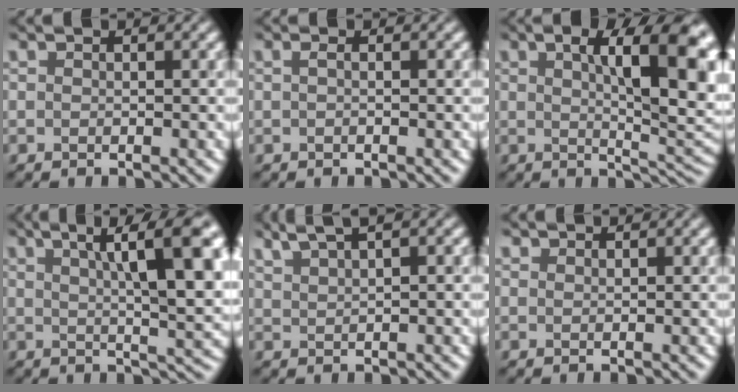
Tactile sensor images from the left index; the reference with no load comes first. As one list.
[{"total": 0.5, "force": [0.1, 0.1, 0.5], "torque": [-0.009, 0.001, -0.001]}, {"total": 11.1, "force": [2.5, 3.1, 10.3], "torque": [-0.124, 0.007, 0.041]}, {"total": 10.9, "force": [3.2, 2.5, 10.1], "torque": [-0.120, 0.012, 0.048]}, {"total": 3.1, "force": [2.6, 0.4, 1.6], "torque": [-0.023, 0.013, 0.044]}, {"total": 0.7, "force": [0.6, -0.1, -0.2], "torque": [-0.001, 0.002, 0.009]}]